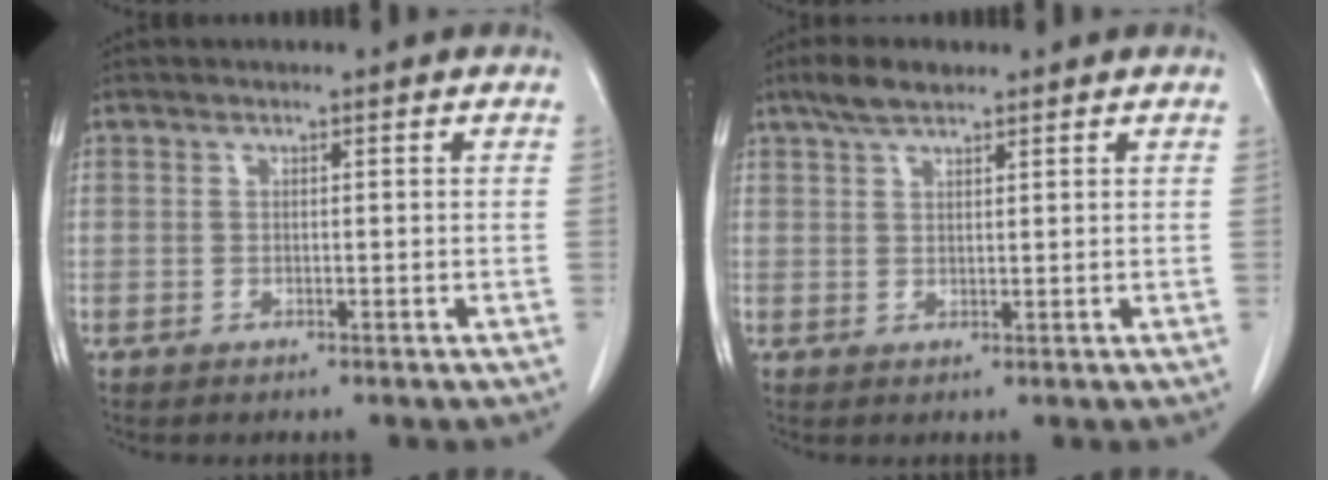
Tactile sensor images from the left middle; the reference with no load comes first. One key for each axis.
{"total": 3.9, "fx": 3.0, "fy": 1.1, "fz": 2.2, "tx": -0.053, "ty": 0.010, "tz": 0.058}